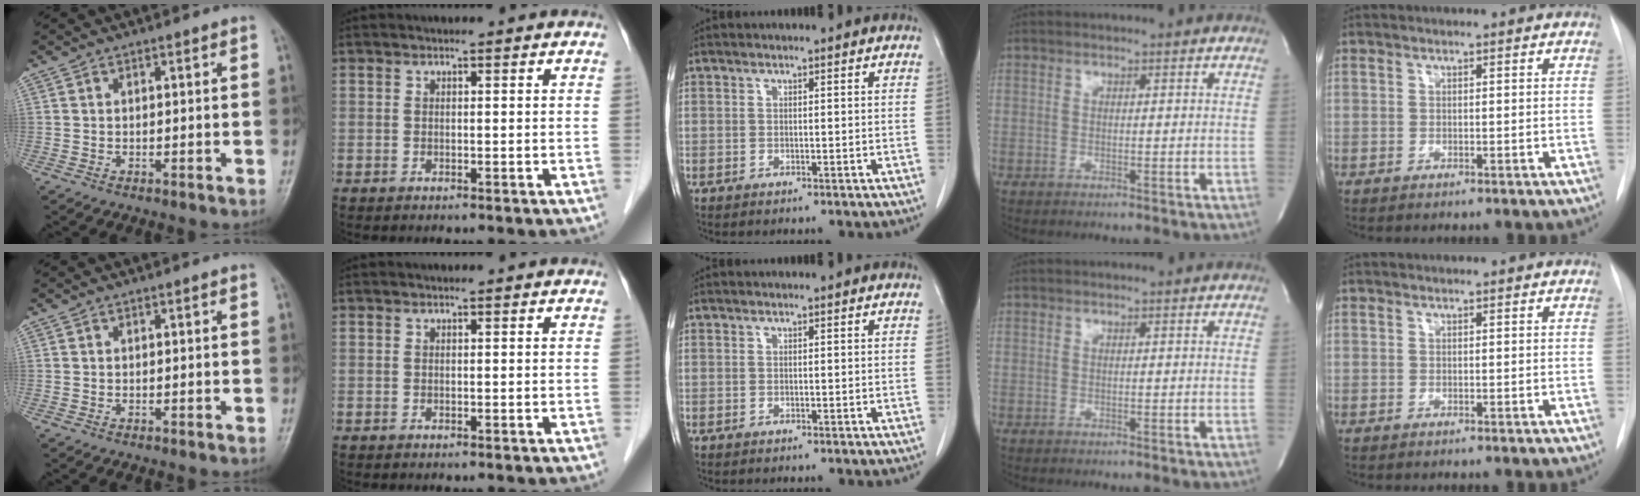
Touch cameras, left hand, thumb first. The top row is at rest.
{}